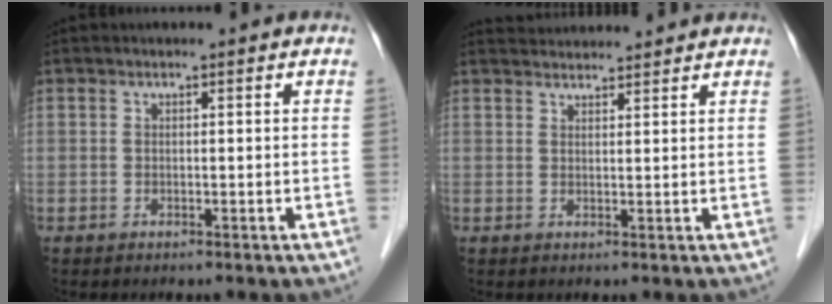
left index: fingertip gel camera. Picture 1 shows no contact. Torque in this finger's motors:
{"motor_torque": [-0.66, -0.90, 0.06, 0.00]}